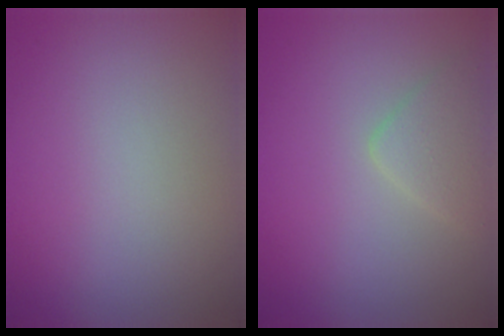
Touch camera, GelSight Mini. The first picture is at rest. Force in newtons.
{"total": 2.1, "press": 2.1, "slide": 0.2}